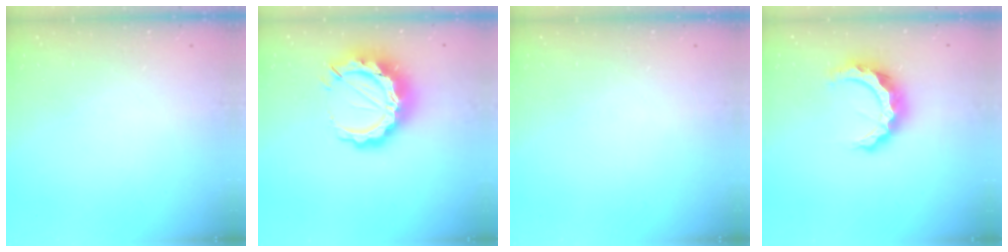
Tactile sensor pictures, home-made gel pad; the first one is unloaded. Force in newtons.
{"total": 15.1, "press": 15.0, "slide": 1.4}
{"total": 0.0}
{"total": 9.9, "press": 9.9, "slide": 0.8}